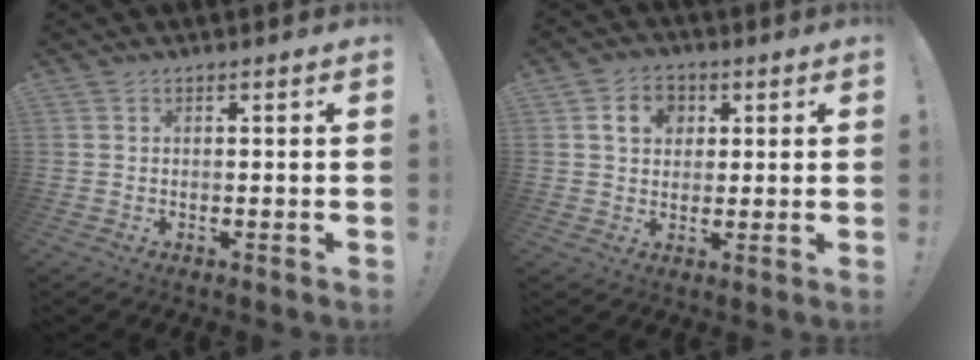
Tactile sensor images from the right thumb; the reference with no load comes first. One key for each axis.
{"total": 8.2, "fx": 2.7, "fy": 6.5, "fz": 4.1, "tx": -0.054, "ty": 0.001, "tz": 0.050}